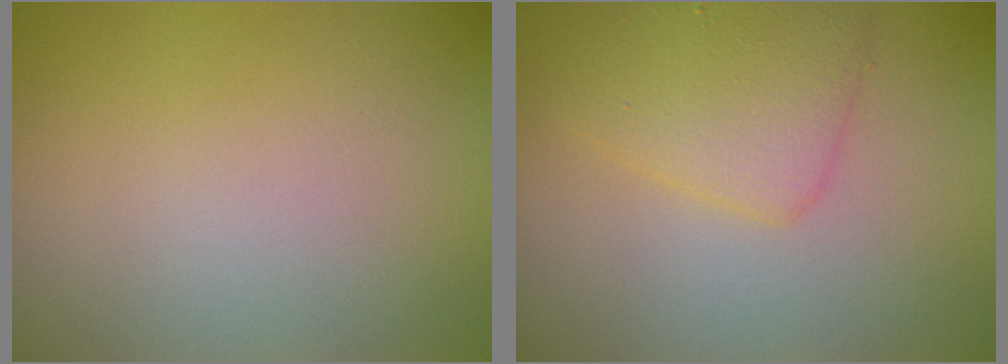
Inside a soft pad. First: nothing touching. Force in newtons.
{"total": 3.7, "press": 3.7, "slide": 0.1}